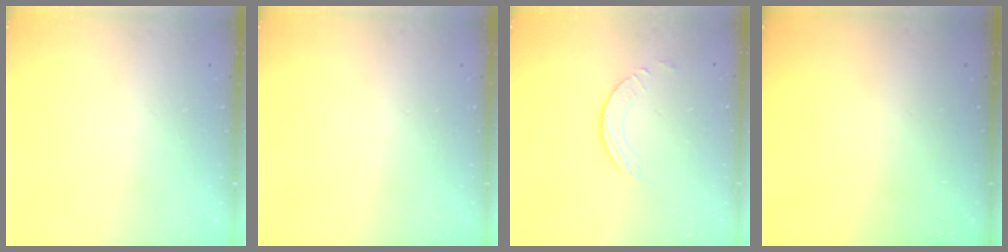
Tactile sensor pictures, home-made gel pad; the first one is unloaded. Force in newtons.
{"total": 0.0}
{"total": 1.7, "press": 1.7, "slide": 0.2}
{"total": 0.0}